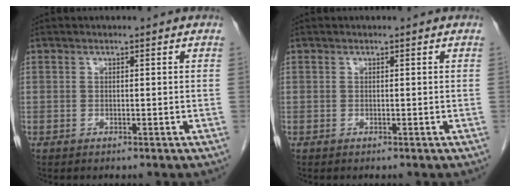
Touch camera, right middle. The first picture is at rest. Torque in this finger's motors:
{"motor_torque": [0.67, -0.37, 0.09, 0.07]}